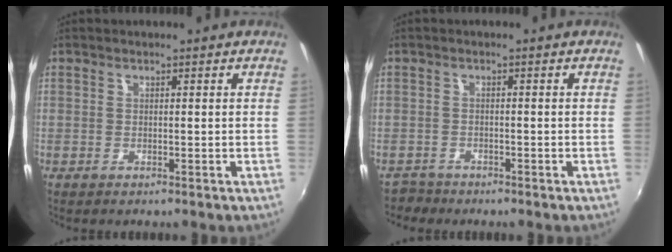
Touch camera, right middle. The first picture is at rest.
{"total": 2.5, "force": [-2.2, 1.2, -0.2], "torque": [-0.004, -0.002, -0.043]}